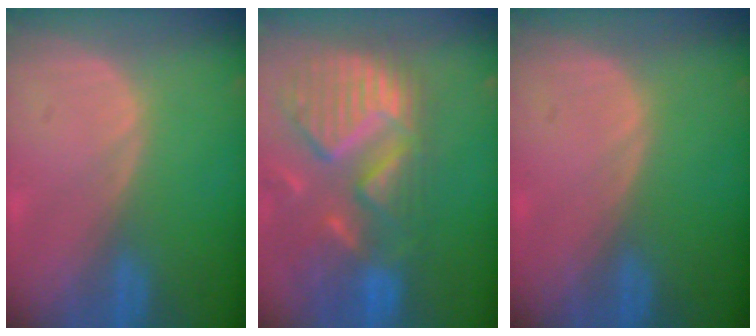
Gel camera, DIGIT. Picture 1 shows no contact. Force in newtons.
{"total": 13.5, "press": 11.4, "slide": 7.2}
{"total": 0.0}